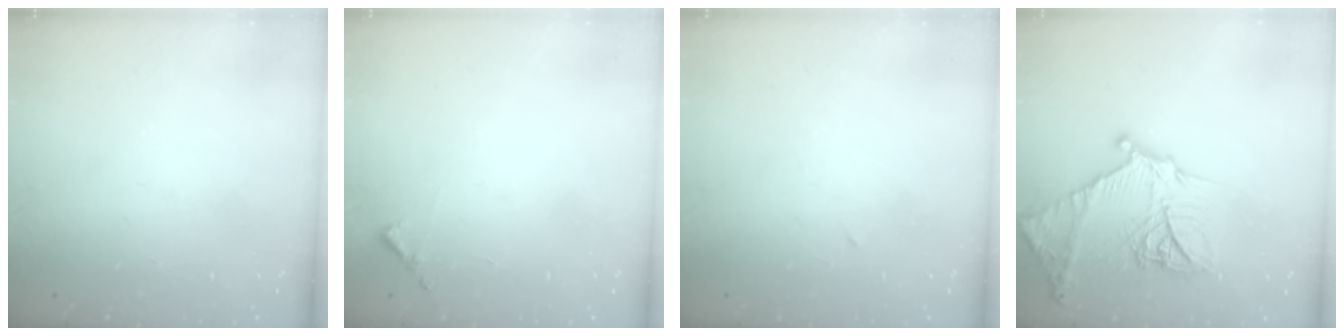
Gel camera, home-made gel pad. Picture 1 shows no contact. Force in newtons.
{"total": 5.8, "press": 5.8, "slide": 0.4}
{"total": 2.7, "press": 2.5, "slide": 1.0}
{"total": 20.3, "press": 20.3, "slide": 1.7}